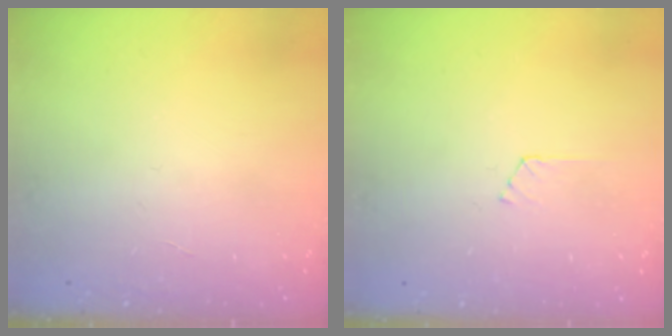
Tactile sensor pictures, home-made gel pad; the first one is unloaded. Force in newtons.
{"total": 2.4, "press": 2.4, "slide": 0.3}